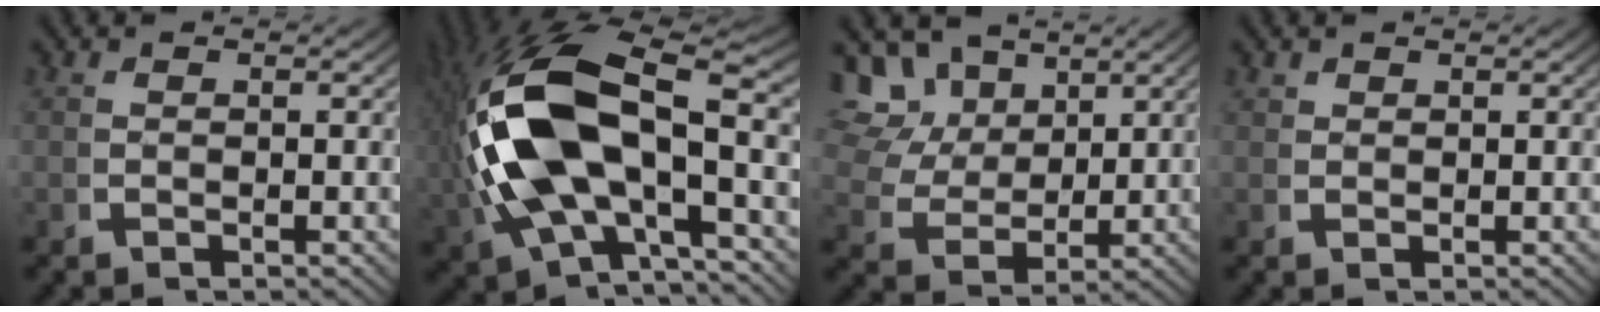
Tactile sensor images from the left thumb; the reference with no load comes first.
{"total": 17.1, "force": [0.6, 9.7, 14.1], "torque": [-0.310, -0.027, 0.030]}
{"total": 8.5, "force": [2.7, 7.1, 3.8], "torque": [-0.103, -0.025, 0.050]}
{"total": 0.9, "force": [0.7, 0.5, 0.0], "torque": [-0.005, -0.009, 0.019]}